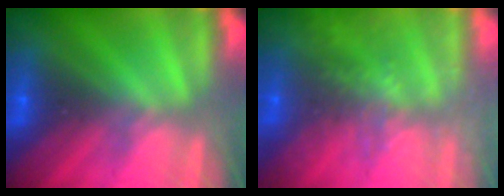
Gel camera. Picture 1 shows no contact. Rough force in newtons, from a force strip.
{"total": 7.0}